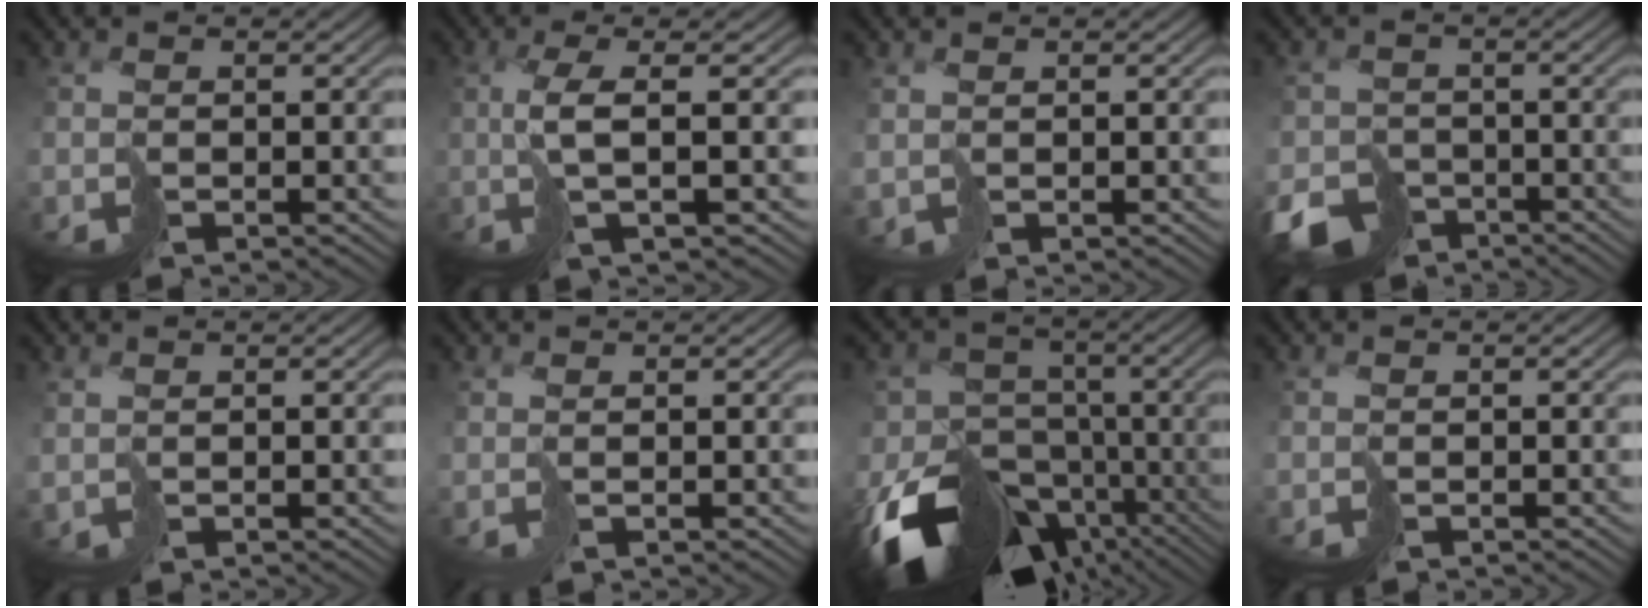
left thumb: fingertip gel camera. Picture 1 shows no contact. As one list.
[{"total": 5.6, "force": [0.2, 1.2, 5.5], "torque": [-0.102, 0.009, -0.001]}, {"total": 0.9, "force": [0.7, 0.6, 0.3], "torque": [-0.011, -0.006, 0.019]}, {"total": 6.0, "force": [-4.3, 3.7, 2.1], "torque": [-0.038, -0.018, -0.080]}, {"total": 0.8, "force": [0.8, 0.2, 0.2], "torque": [-0.009, -0.004, 0.020]}, {"total": 0.7, "force": [0.4, -0.1, 0.5], "torque": [-0.011, -0.001, 0.008]}, {"total": 17.2, "force": [-8.4, 12.8, 7.9], "torque": [-0.177, -0.052, -0.106]}, {"total": 0.0}]